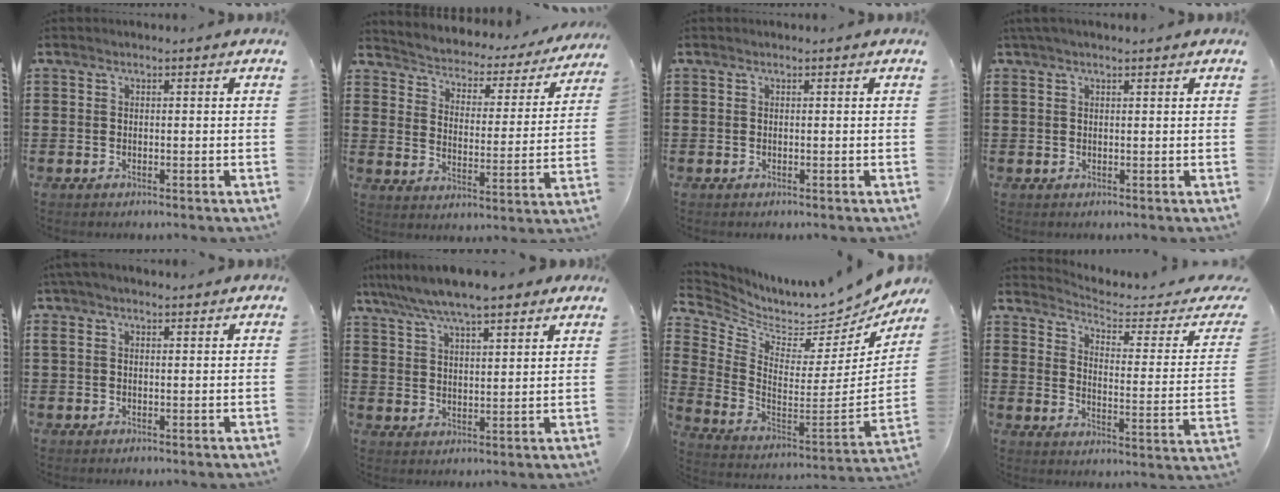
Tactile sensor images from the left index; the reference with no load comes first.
{"total": 1.9, "force": [1.8, 0.6, 0.0], "torque": [-0.020, -0.026, 0.016]}
{"total": 0.0}
{"total": 1.5, "force": [0.9, 0.2, 1.2], "torque": [-0.023, 0.002, 0.016]}
{"total": 2.1, "force": [1.1, 0.9, 1.5], "torque": [-0.033, 0.006, 0.020]}
{"total": 7.6, "force": [6.4, 1.2, 3.8], "torque": [-0.094, -0.014, 0.114]}
{"total": 4.4, "force": [3.9, 1.5, 1.2], "torque": [-0.056, -0.055, 0.060]}
{"total": 3.6, "force": [3.1, 0.6, 1.7], "torque": [-0.047, -0.028, 0.044]}